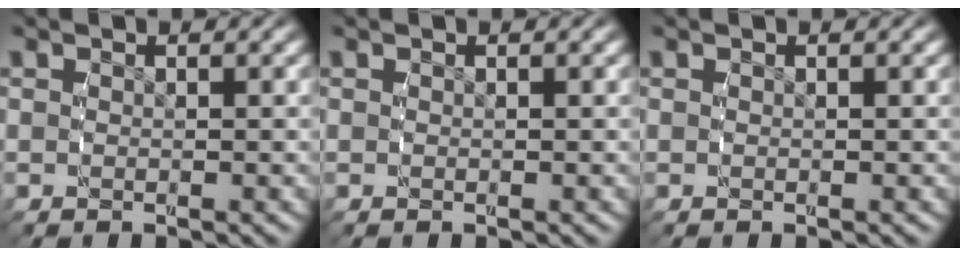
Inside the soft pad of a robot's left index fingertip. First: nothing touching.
{"total": 0.0}
{"total": 0.0}